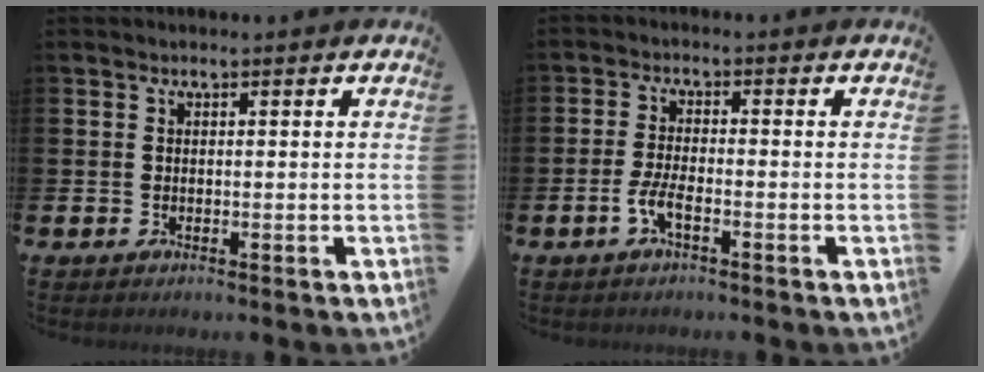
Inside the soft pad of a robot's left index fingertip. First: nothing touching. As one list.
[{"total": 3.0, "force": [-1.6, 0.7, 2.4], "torque": [-0.054, 0.003, -0.029]}]